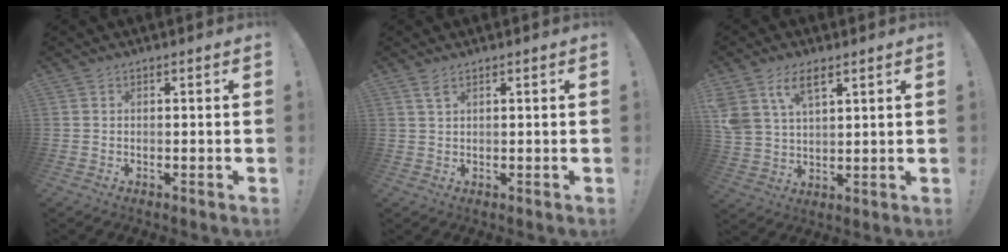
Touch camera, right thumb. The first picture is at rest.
{"total": 2.3, "force": [1.3, 0.8, 1.7], "torque": [-0.031, -0.001, 0.023]}
{"total": 9.4, "force": [5.4, 5.0, 5.7], "torque": [-0.122, -0.012, 0.106]}